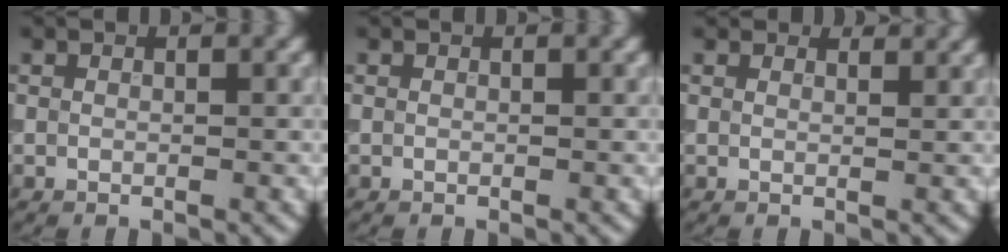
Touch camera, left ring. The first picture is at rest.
{"total": 0.0}
{"total": 2.7, "force": [2.5, 0.7, 0.6], "torque": [-0.014, 0.000, 0.028]}